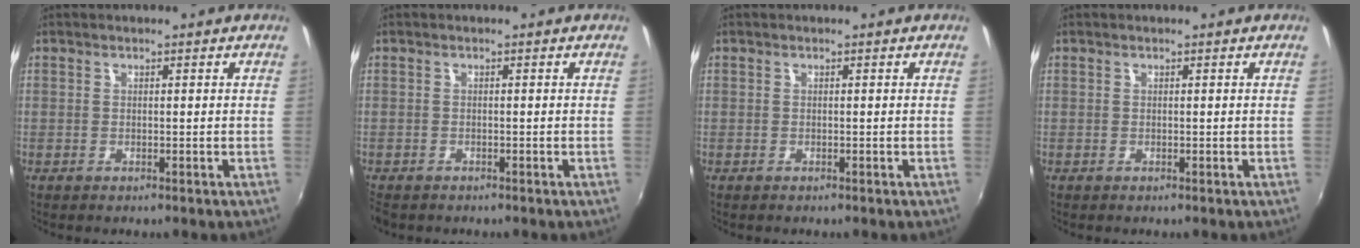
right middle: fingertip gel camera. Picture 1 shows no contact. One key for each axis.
{"total": 2.3, "fx": -1.8, "fy": 1.1, "fz": 0.9, "tx": -0.022, "ty": -0.012, "tz": -0.030}
{"total": 0.0}
{"total": 0.0}